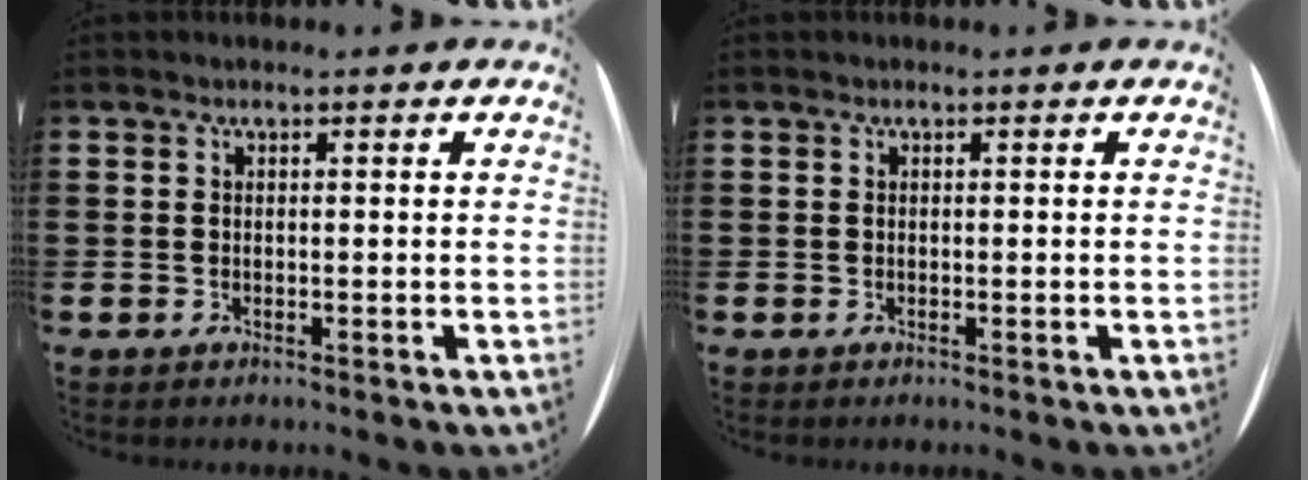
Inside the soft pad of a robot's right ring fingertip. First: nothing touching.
{"total": 0.0}